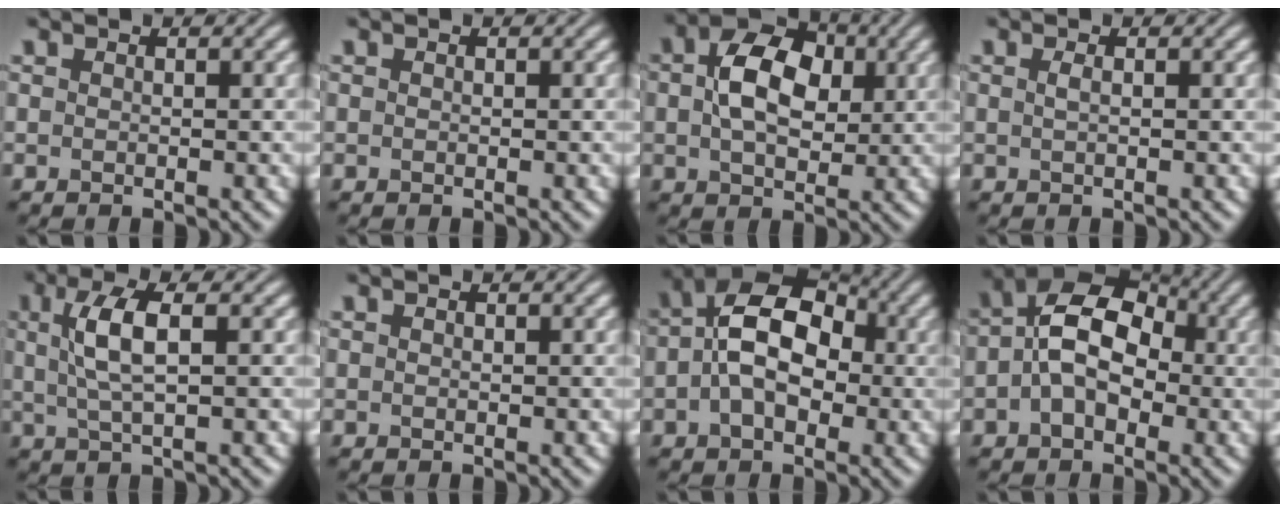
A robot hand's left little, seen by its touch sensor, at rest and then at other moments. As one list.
[{"total": 0.0}, {"total": 7.0, "force": [1.1, 4.6, 5.1], "torque": [-0.091, 0.006, 0.012]}, {"total": 0.7, "force": [0.1, 0.3, 0.7], "torque": [-0.014, 0.004, 0.002]}, {"total": 4.4, "force": [0.9, 1.3, 4.1], "torque": [-0.086, 0.005, 0.018]}, {"total": 0.0}, {"total": 8.3, "force": [-0.1, 5.3, 6.5], "torque": [-0.105, 0.018, -0.016]}, {"total": 7.9, "force": [-0.1, 5.1, 6.0], "torque": [-0.087, 0.022, -0.023]}]